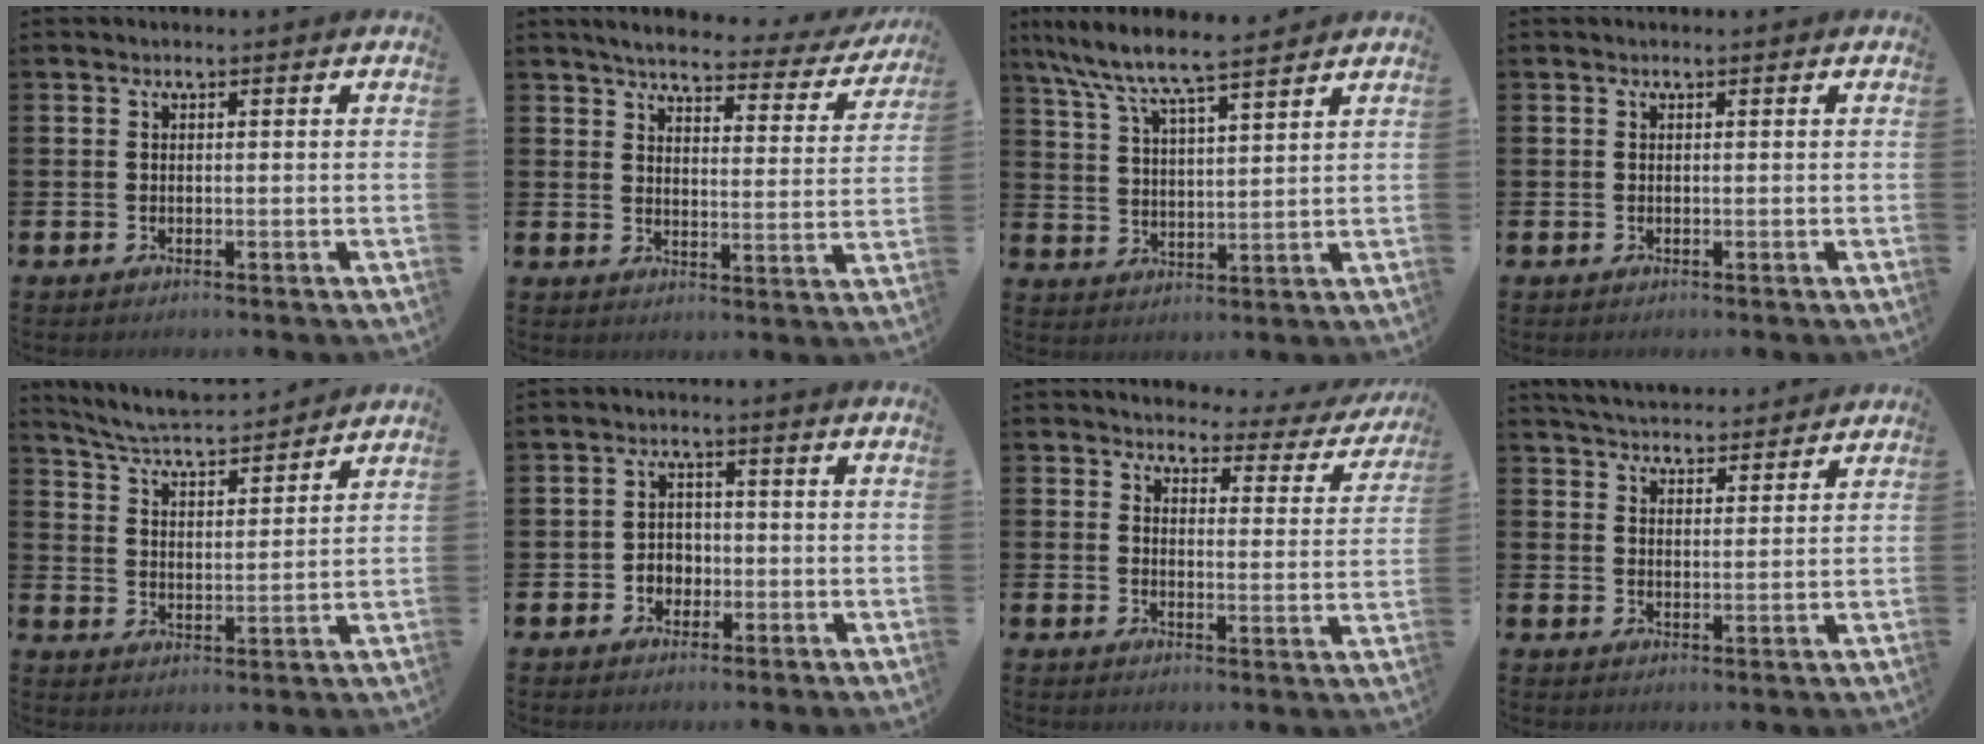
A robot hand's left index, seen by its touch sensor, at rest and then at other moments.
{"total": 4.3, "force": [3.9, 0.9, 1.5], "torque": [-0.044, -0.027, 0.059]}
{"total": 7.7, "force": [7.2, 0.7, 2.8], "torque": [-0.085, -0.040, 0.126]}
{"total": 0.0}
{"total": 5.6, "force": [5.5, 0.3, 1.3], "torque": [-0.050, -0.039, 0.094]}
{"total": 2.9, "force": [-1.0, 2.5, 1.0], "torque": [-0.024, 0.007, -0.025]}
{"total": 2.9, "force": [2.7, 1.2, 0.4], "torque": [-0.014, -0.028, 0.036]}
{"total": 4.8, "force": [4.8, 0.7, 0.2], "torque": [-0.015, -0.028, 0.085]}